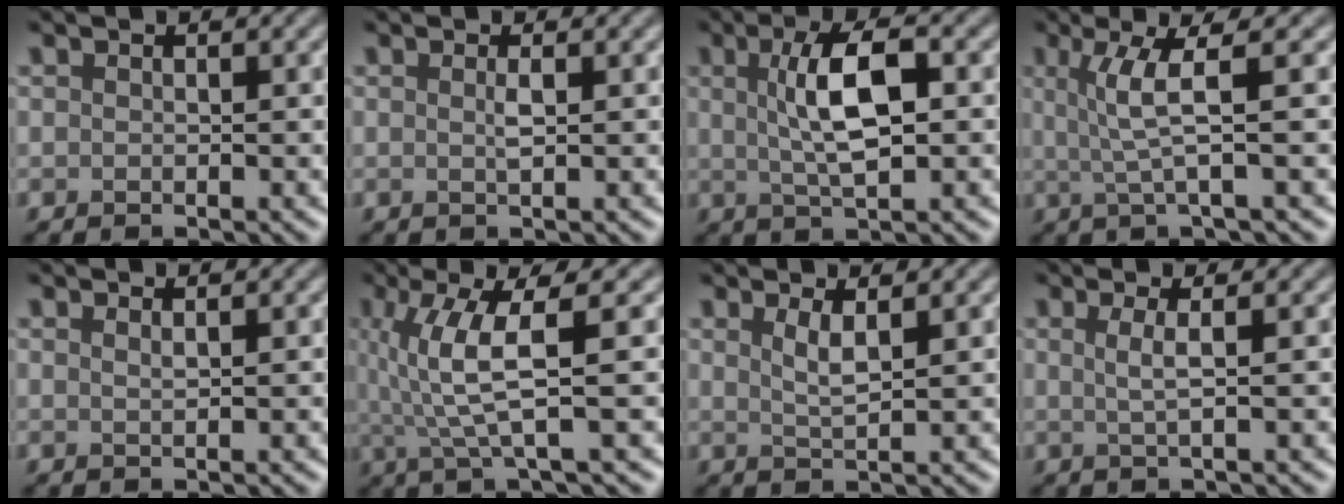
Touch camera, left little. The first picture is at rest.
{"total": 1.0, "force": [0.3, 0.2, 1.0], "torque": [-0.019, 0.003, 0.002]}
{"total": 5.5, "force": [0.9, 1.7, 5.2], "torque": [-0.099, 0.008, 0.015]}
{"total": 4.2, "force": [0.8, 0.6, 4.1], "torque": [-0.078, 0.004, 0.020]}
{"total": 0.8, "force": [0.5, 0.2, 0.6], "torque": [-0.003, 0.001, 0.006]}
{"total": 6.0, "force": [1.0, 1.1, 5.8], "torque": [-0.115, 0.008, 0.018]}
{"total": 2.2, "force": [1.1, 0.5, 1.9], "torque": [-0.033, -0.003, 0.020]}
{"total": 2.1, "force": [0.4, 0.6, 2.0], "torque": [-0.037, -0.001, 0.001]}